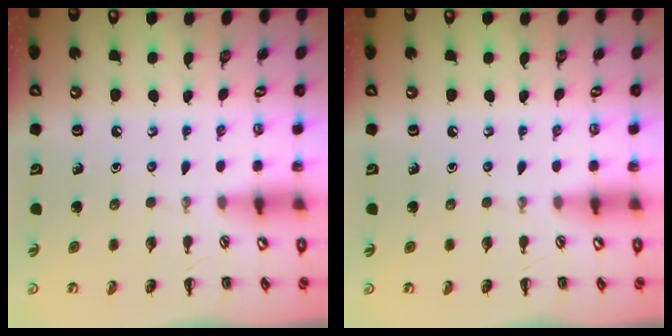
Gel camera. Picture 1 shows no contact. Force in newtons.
{"total": 0.0}